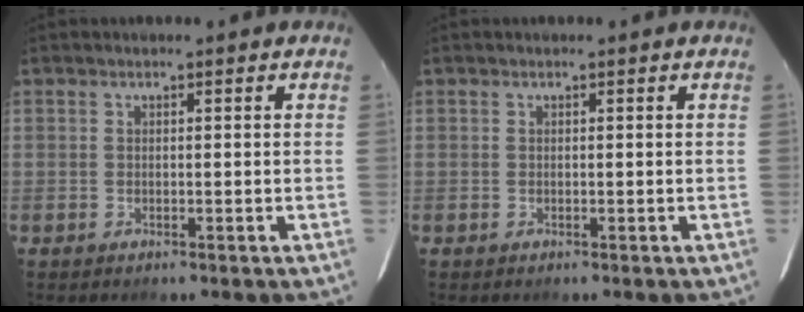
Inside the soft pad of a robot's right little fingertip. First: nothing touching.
{"total": 0.0}